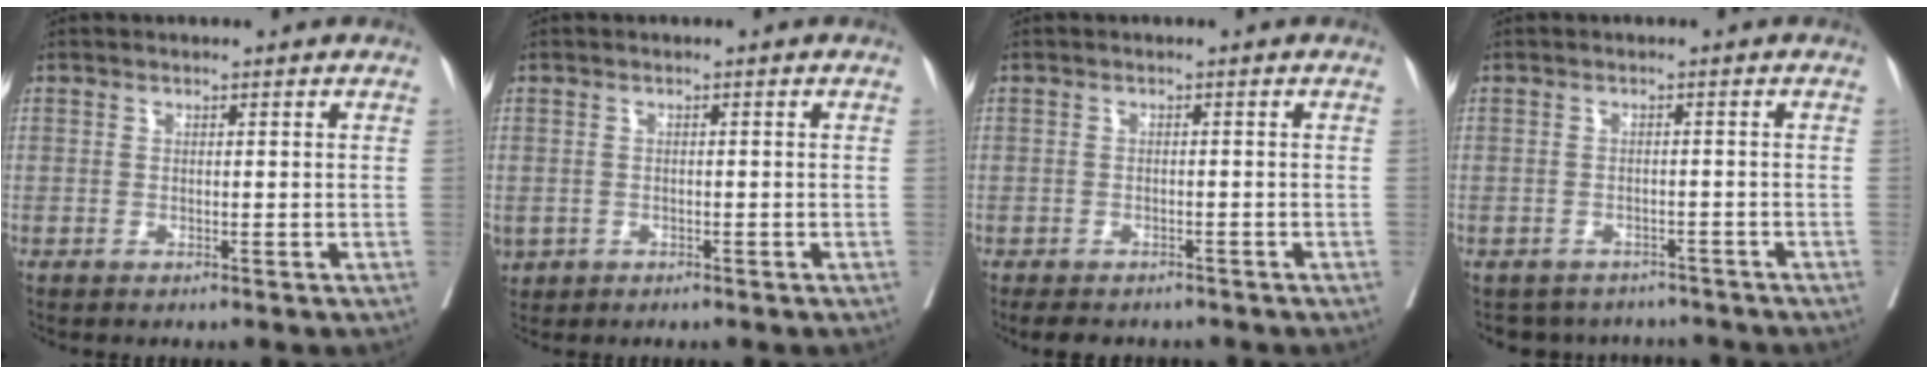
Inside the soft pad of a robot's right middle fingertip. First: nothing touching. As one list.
[{"total": 2.7, "force": [-1.2, 2.1, 1.0], "torque": [-0.028, -0.002, -0.013]}, {"total": 5.7, "force": [-4.8, 2.6, 1.6], "torque": [-0.020, 0.000, -0.062]}, {"total": 6.6, "force": [-6.0, 2.7, 0.0], "torque": [0.005, 0.015, -0.070]}]